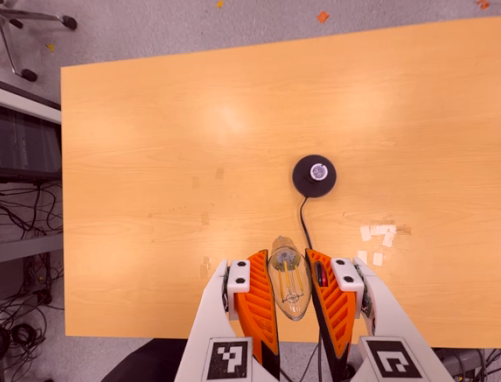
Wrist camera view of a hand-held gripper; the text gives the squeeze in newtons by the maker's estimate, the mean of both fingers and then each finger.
{"total": 18.1, "left": 19.9, "right": 16.3}